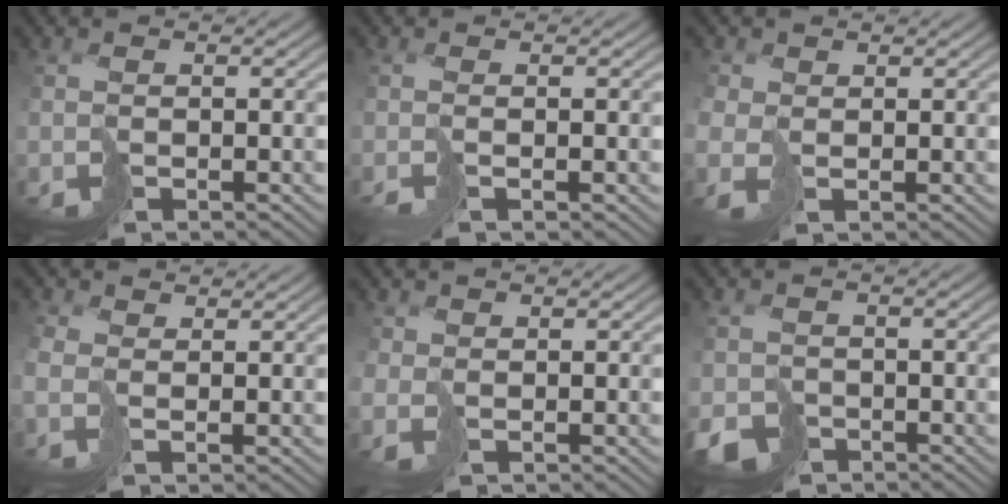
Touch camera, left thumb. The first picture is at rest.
{"total": 1.3, "force": [-0.4, 0.0, 1.3], "torque": [-0.025, 0.001, -0.017]}
{"total": 2.9, "force": [-0.2, 2.2, 1.9], "torque": [-0.067, -0.006, -0.005]}
{"total": 2.7, "force": [0.6, 1.6, 2.1], "torque": [-0.072, 0.001, 0.008]}
{"total": 1.4, "force": [0.1, 1.0, 0.9], "torque": [-0.035, -0.009, 0.002]}
{"total": 3.0, "force": [-2.3, 1.9, 0.7], "torque": [-0.011, -0.008, -0.047]}